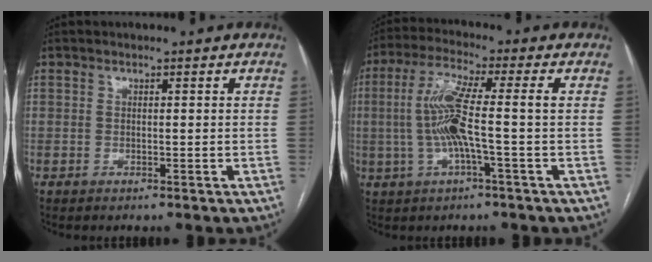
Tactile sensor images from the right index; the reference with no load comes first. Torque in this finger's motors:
{"motor_torque": [0.80, -0.02, 0.36, 0.20]}